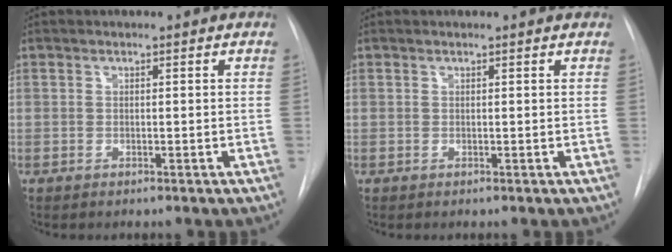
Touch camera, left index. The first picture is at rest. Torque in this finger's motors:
{"motor_torque": [0.02, -0.04, 0.00, 0.00]}